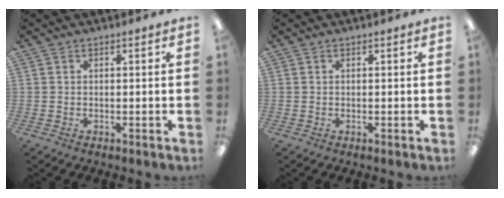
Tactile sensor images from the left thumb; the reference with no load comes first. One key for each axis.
{"total": 0.0}